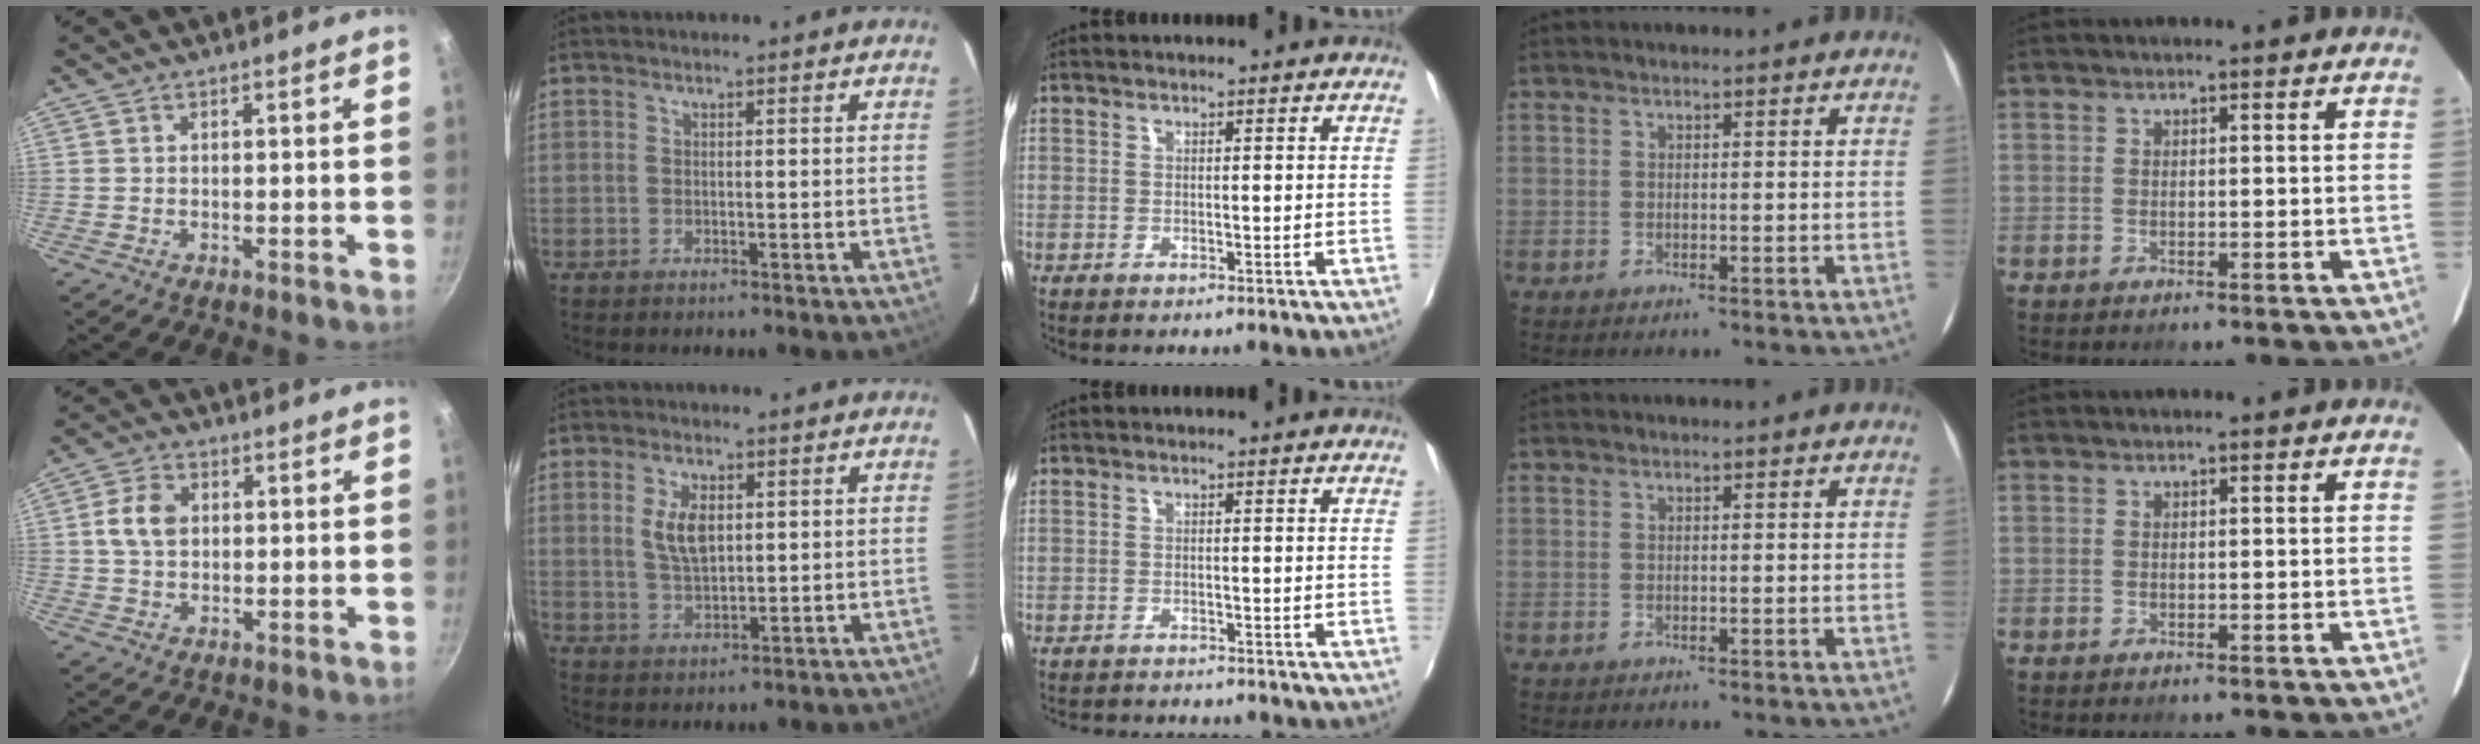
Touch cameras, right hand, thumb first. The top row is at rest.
{"thumb": {"total": 6.2, "force": [0.8, 4.5, 4.2], "torque": [-0.071, 0.009, 0.010]}, "index": {"total": 5.9, "force": [1.5, 3.1, 4.8], "torque": [-0.091, 0.002, 0.032]}, "middle": {"total": 3.2, "force": [-3.1, 0.4, 0.7], "torque": [-0.025, -0.011, -0.049]}}